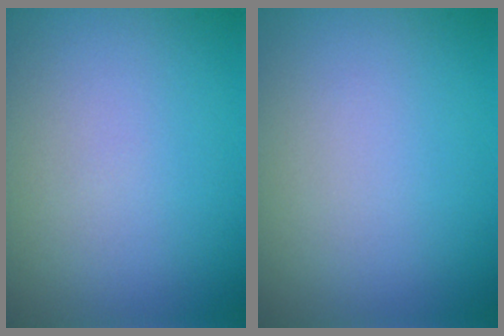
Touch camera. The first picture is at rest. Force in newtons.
{"total": 0.0}